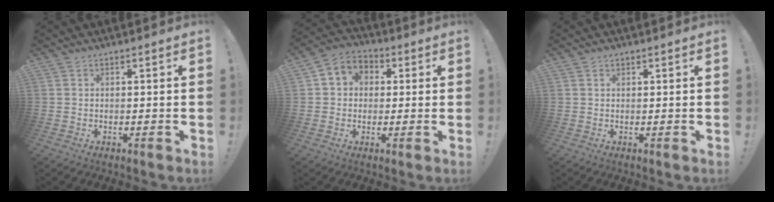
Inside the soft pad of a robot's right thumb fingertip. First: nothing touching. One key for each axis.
{"total": 6.4, "fx": 0.5, "fy": 5.9, "fz": 2.5, "tx": -0.036, "ty": 0.005, "tz": 0.015}
{"total": 0.5, "fx": 0.4, "fy": 0.3, "fz": 0.2, "tx": -0.003, "ty": 0.000, "tz": 0.007}